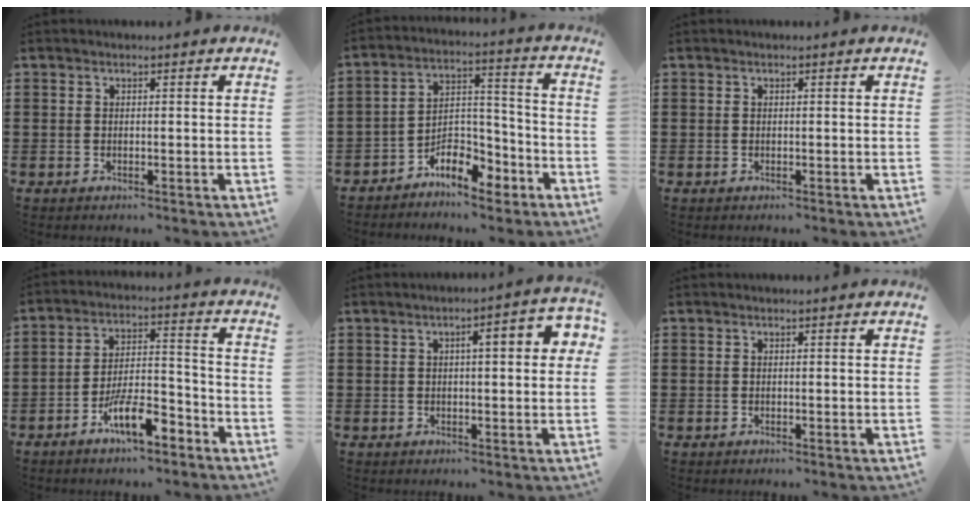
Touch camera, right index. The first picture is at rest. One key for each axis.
{"total": 7.4, "fx": -5.6, "fy": 3.3, "fz": 3.5, "tx": -0.063, "ty": 0.015, "tz": -0.103}
{"total": 0.0}
{"total": 9.3, "fx": -6.0, "fy": 2.7, "fz": 6.5, "tx": -0.126, "ty": 0.007, "tz": -0.109}
{"total": 4.7, "fx": 0.9, "fy": 1.0, "fz": 4.5, "tx": -0.061, "ty": 0.000, "tz": 0.005}
{"total": 0.0}